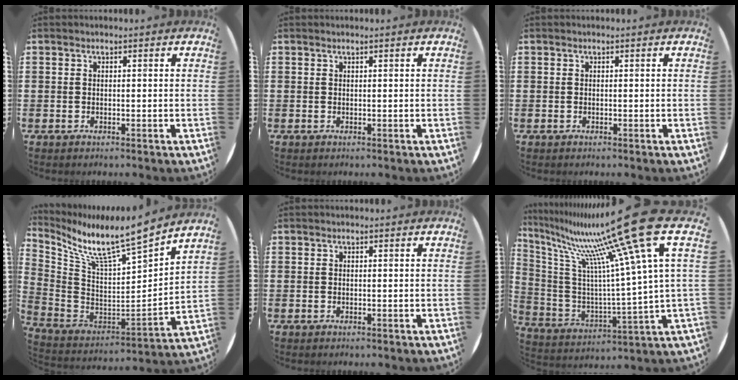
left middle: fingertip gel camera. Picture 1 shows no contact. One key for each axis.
{"total": 0.0}
{"total": 0.0}
{"total": 9.9, "fx": 8.4, "fy": 0.9, "fz": 5.2, "tx": -0.130, "ty": -0.082, "tz": 0.135}
{"total": 0.0}
{"total": 21.2, "fx": 13.9, "fy": 2.1, "fz": 15.9, "tx": -0.326, "ty": -0.089, "tz": 0.216}